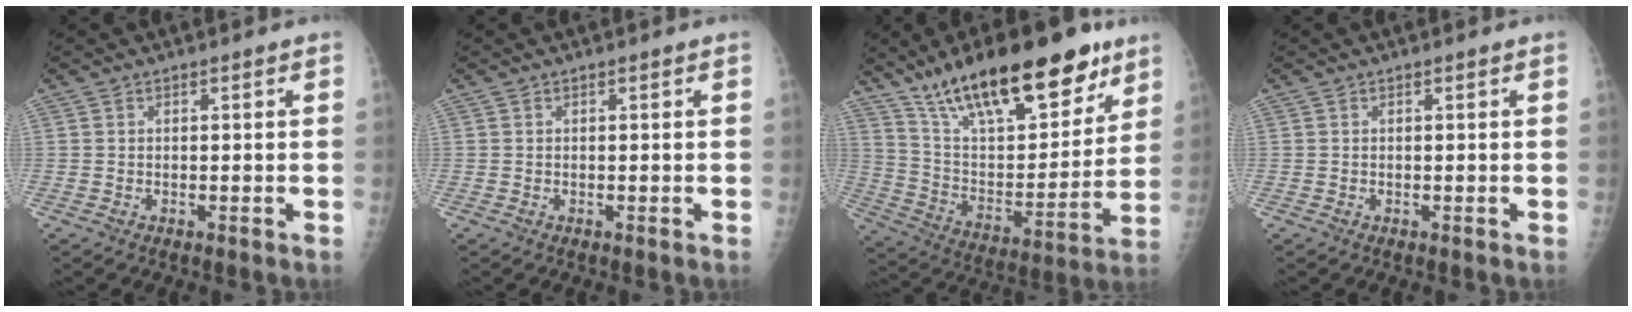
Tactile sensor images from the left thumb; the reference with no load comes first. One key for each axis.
{"total": 0.0}
{"total": 27.6, "fx": 18.3, "fy": 10.1, "fz": 18.0, "tx": -0.254, "ty": -0.047, "tz": 0.305}
{"total": 0.0}